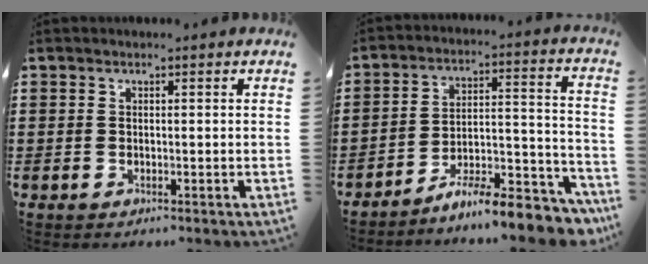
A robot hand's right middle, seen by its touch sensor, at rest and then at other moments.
{"total": 9.7, "force": [-8.9, 0.5, 3.9], "torque": [-0.049, 0.015, -0.170]}